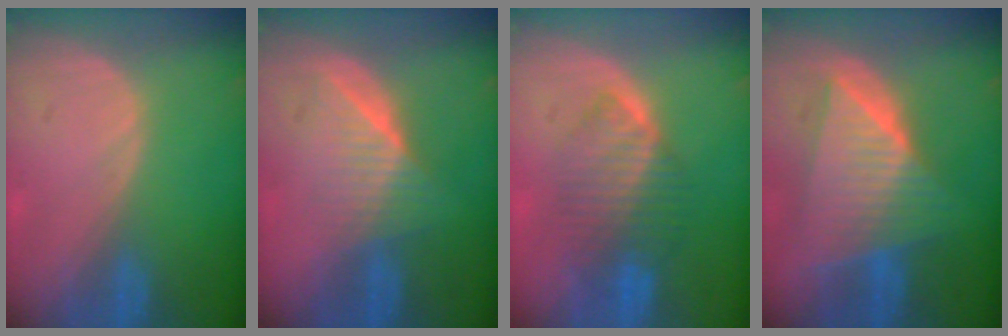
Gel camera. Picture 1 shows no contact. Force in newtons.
{"total": 6.3, "press": 5.8, "slide": 2.6}
{"total": 6.6, "press": 6.6, "slide": 0.2}
{"total": 9.9, "press": 9.9, "slide": 0.7}